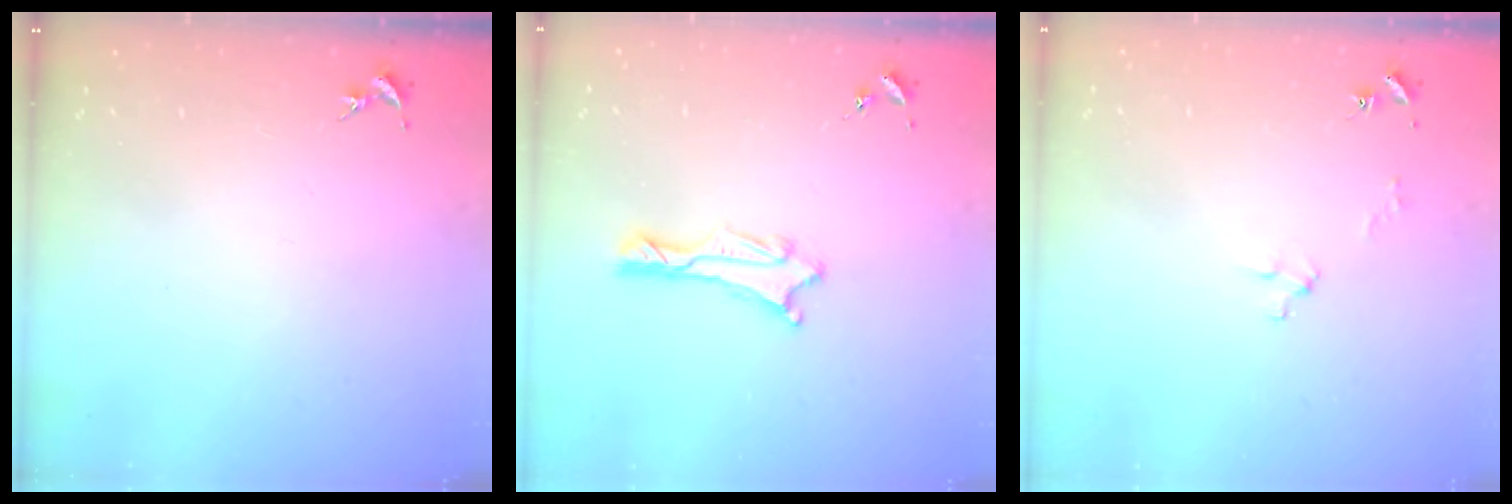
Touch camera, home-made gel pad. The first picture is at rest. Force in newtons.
{"total": 1.5, "press": 1.5, "slide": 0.2}
{"total": 2.0, "press": 2.0, "slide": 0.1}